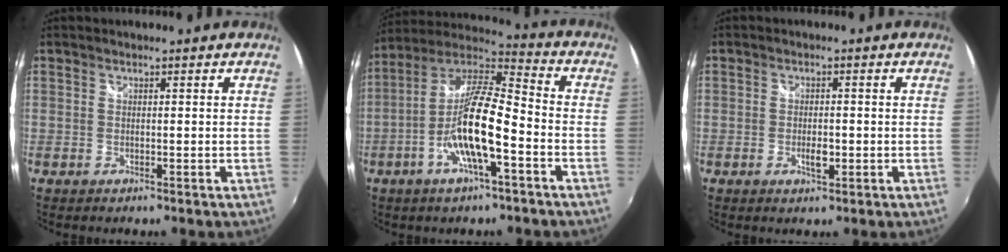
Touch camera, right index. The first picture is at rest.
{"total": 14.7, "force": [-5.2, 3.0, 13.4], "torque": [-0.260, 0.000, -0.104]}
{"total": 2.7, "force": [-0.9, 1.3, 2.2], "torque": [-0.040, -0.003, -0.015]}